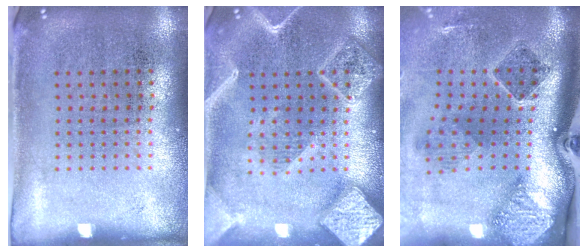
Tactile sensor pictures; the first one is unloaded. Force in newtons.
{"total": 2.8, "press": 2.8, "slide": 0.3}
{"total": 3.0, "press": 1.9, "slide": 2.3}